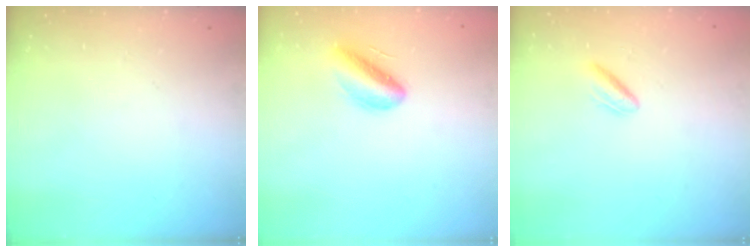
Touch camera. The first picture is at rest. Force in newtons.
{"total": 8.1, "press": 7.8, "slide": 2.4}
{"total": 2.2, "press": 1.9, "slide": 1.1}